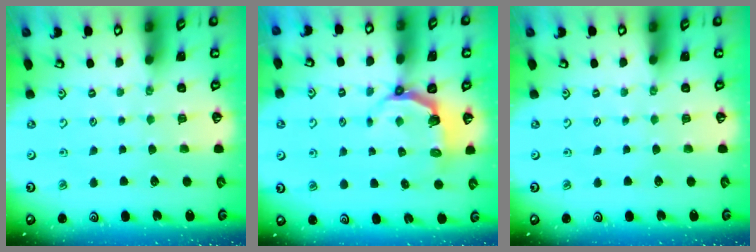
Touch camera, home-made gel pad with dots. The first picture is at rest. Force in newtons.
{"total": 4.6, "press": 3.0, "slide": 3.4}
{"total": 0.0}